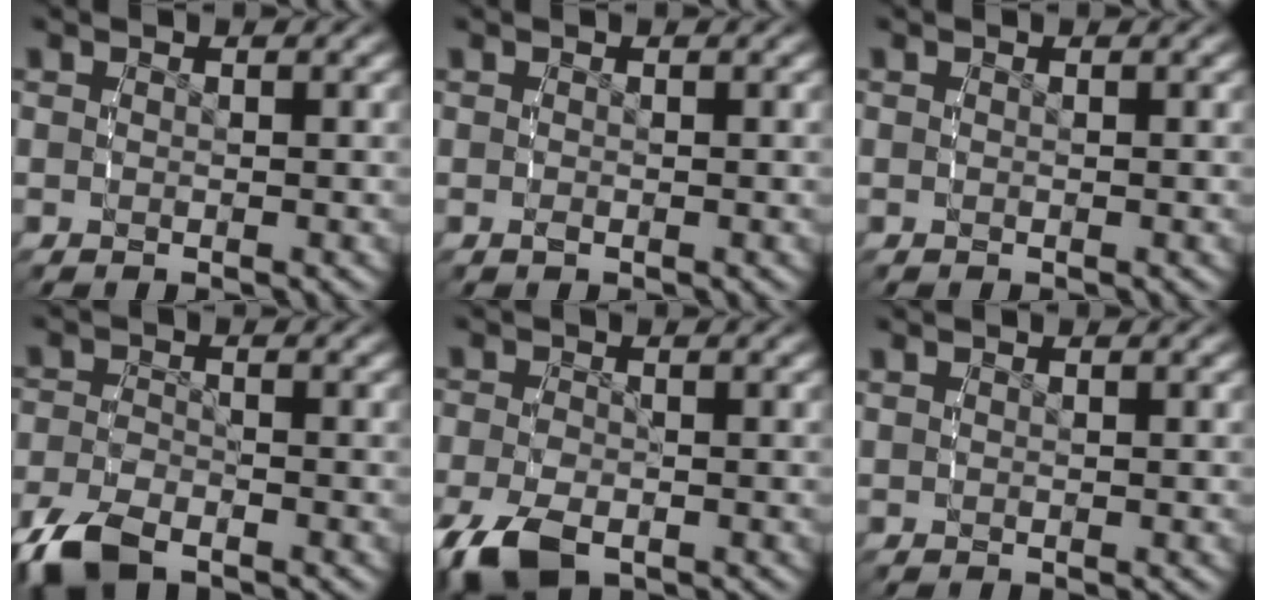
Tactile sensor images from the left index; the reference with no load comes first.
{"total": 0.0}
{"total": 0.0}
{"total": 3.4, "force": [-2.7, 1.2, 1.7], "torque": [-0.042, -0.011, -0.043]}
{"total": 3.7, "force": [-2.2, 1.9, 2.3], "torque": [-0.065, -0.019, -0.029]}
{"total": 0.5, "force": [0.3, -0.4, -0.2], "torque": [0.006, 0.000, 0.007]}